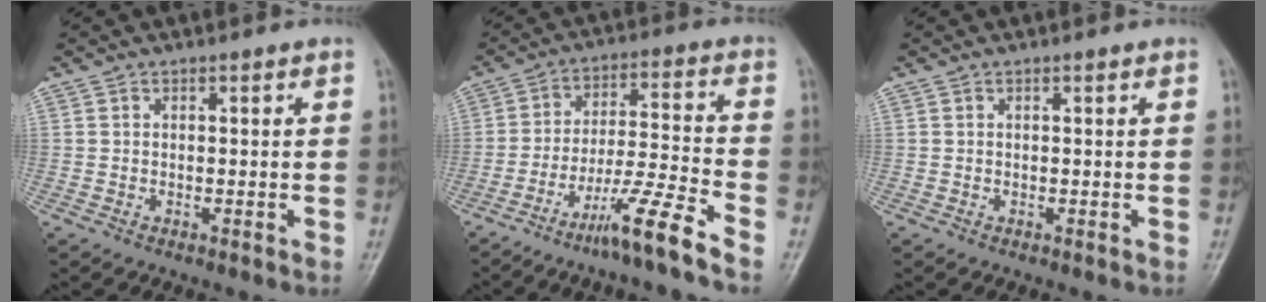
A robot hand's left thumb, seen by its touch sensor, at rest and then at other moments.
{"total": 10.4, "force": [-7.7, -0.5, 7.0], "torque": [-0.136, 0.052, -0.141]}
{"total": 0.0}